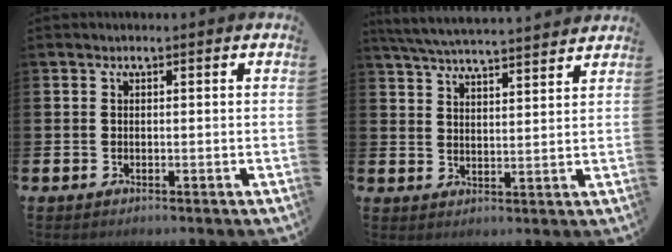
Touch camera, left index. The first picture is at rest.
{"total": 5.6, "force": [5.5, -0.1, 1.1], "torque": [-0.041, -0.034, 0.098]}